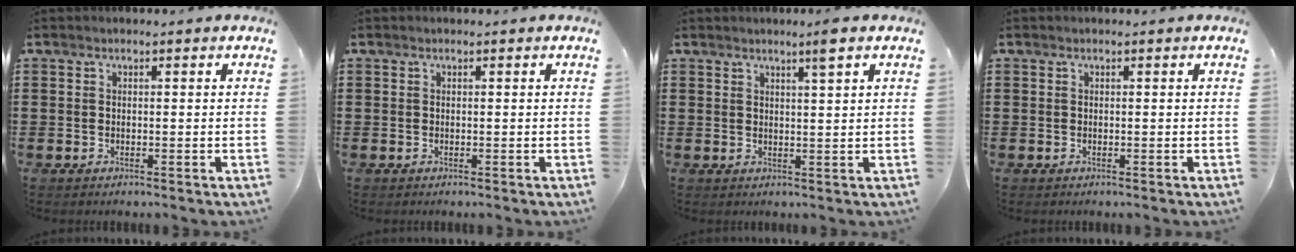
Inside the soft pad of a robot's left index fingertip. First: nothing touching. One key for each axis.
{"total": 0.0}
{"total": 3.2, "fx": 2.2, "fy": -0.5, "fz": 2.2, "tx": -0.037, "ty": -0.004, "tz": 0.036}
{"total": 0.0}